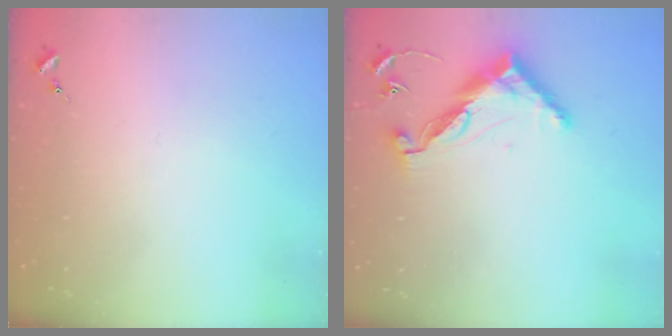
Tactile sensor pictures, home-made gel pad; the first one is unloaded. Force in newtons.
{"total": 11.6, "press": 11.6, "slide": 0.4}